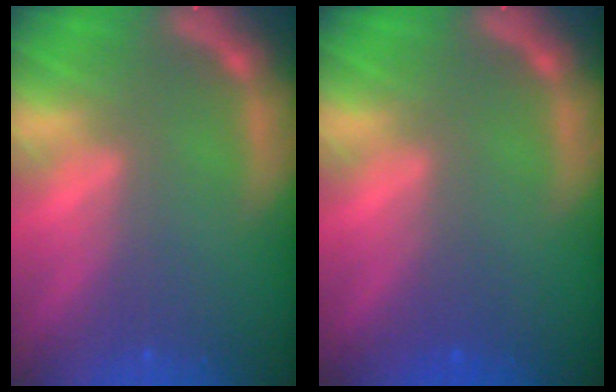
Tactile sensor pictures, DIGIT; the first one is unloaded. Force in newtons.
{"total": 0.9}